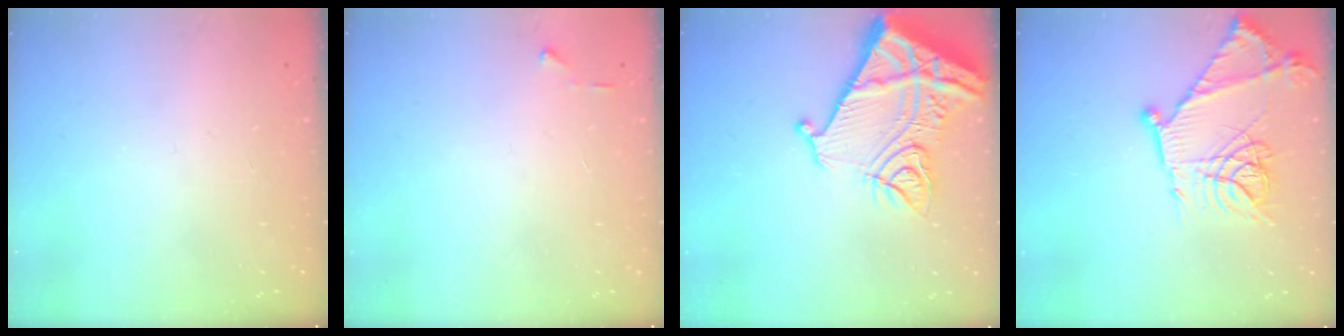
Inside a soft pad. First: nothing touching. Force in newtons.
{"total": 3.2, "press": 3.2, "slide": 0.4}
{"total": 18.7, "press": 18.6, "slide": 2.1}
{"total": 16.5, "press": 16.4, "slide": 1.1}